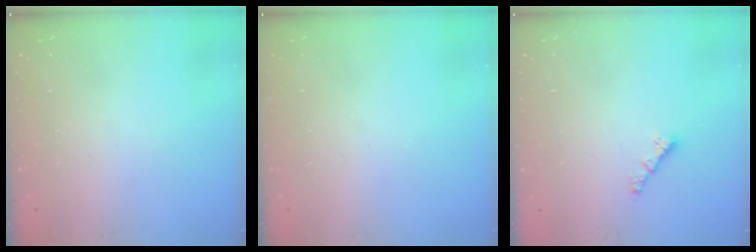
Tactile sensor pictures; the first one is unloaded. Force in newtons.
{"total": 0.0}
{"total": 0.8, "press": 0.7, "slide": 0.4}